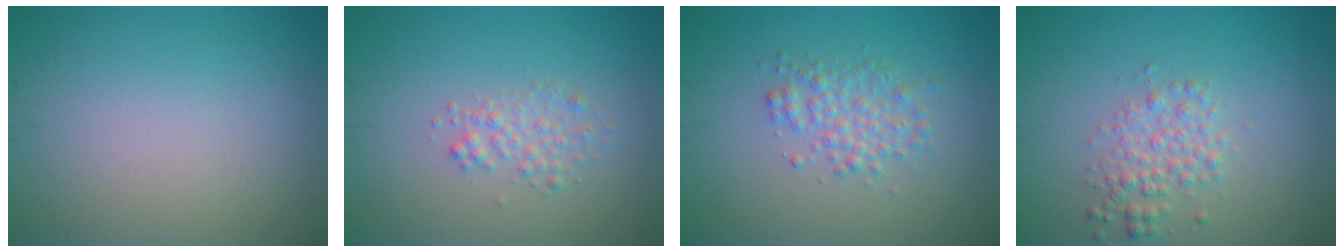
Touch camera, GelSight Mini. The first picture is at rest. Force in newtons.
{"total": 1.7, "press": 1.7, "slide": 0.1}
{"total": 2.6, "press": 2.6, "slide": 0.0}
{"total": 2.5, "press": 2.5, "slide": 0.0}